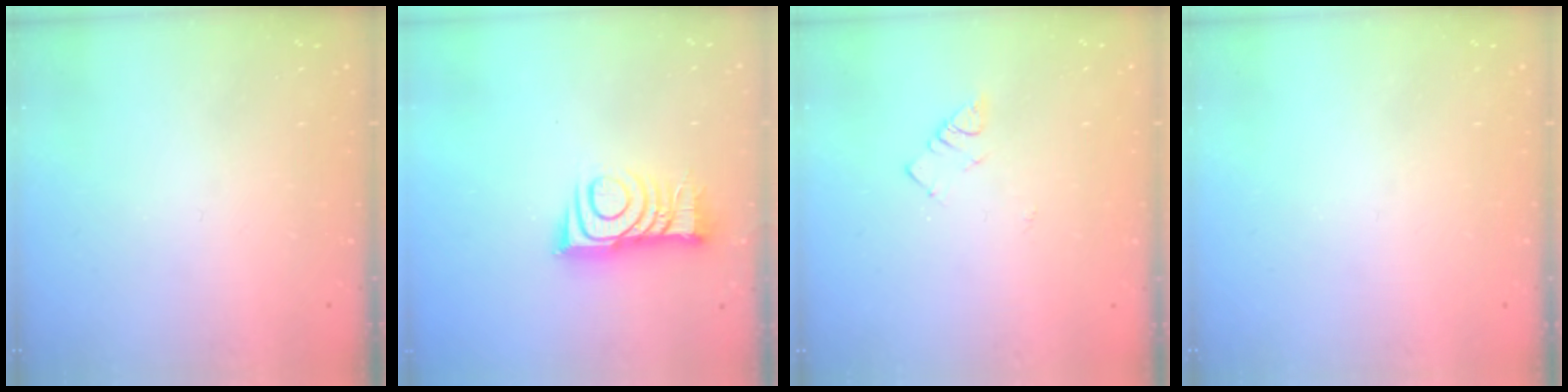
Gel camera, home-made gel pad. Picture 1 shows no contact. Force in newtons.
{"total": 10.3, "press": 10.3, "slide": 0.4}
{"total": 2.8, "press": 2.7, "slide": 0.4}
{"total": 0.0}